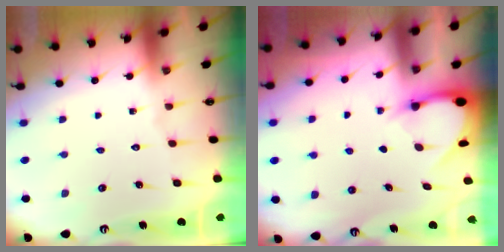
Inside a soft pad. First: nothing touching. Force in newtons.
{"total": 3.1, "press": 3.1, "slide": 0.2}